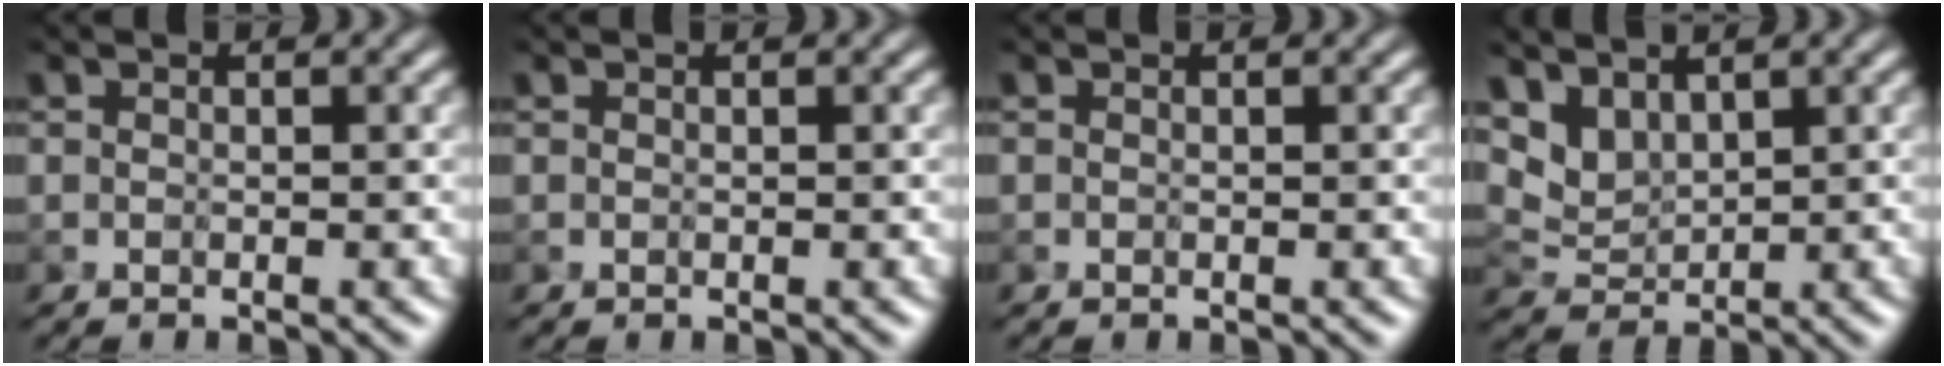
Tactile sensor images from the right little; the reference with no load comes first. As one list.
[{"total": 0.0}, {"total": 0.0}, {"total": 2.9, "force": [2.1, 1.6, 1.2], "torque": [-0.036, -0.007, 0.047]}]